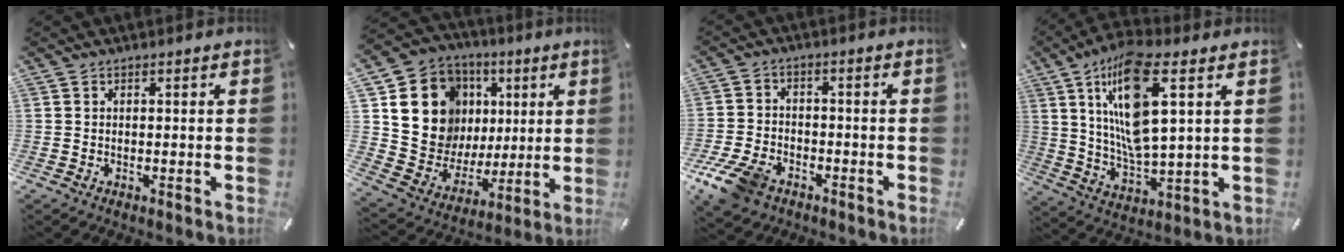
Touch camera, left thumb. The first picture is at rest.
{"total": 15.5, "force": [5.3, 13.8, 4.6], "torque": [-0.071, -0.037, 0.122]}
{"total": 8.9, "force": [-5.7, 5.4, 4.3], "torque": [-0.101, 0.022, -0.107]}
{"total": 17.2, "force": [6.9, 5.2, 14.8], "torque": [-0.306, -0.021, 0.110]}